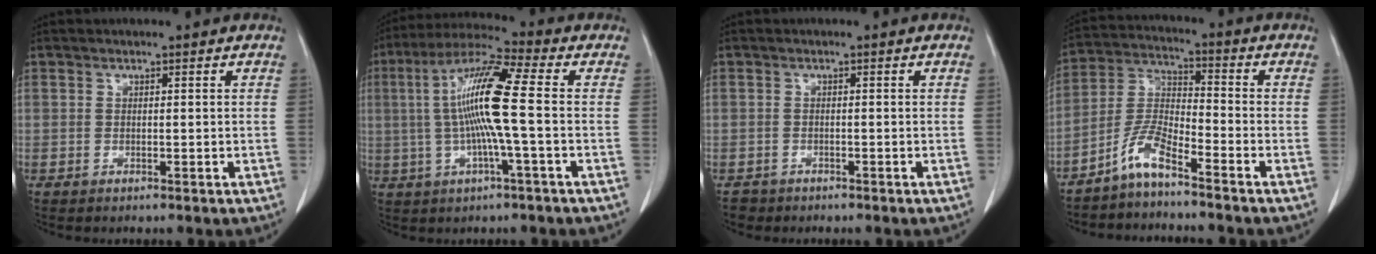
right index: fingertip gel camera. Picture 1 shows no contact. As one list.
[{"total": 12.4, "force": [0.1, -0.2, 12.4], "torque": [-0.242, 0.013, -0.005]}, {"total": 1.4, "force": [-0.9, 1.0, -0.2], "torque": [-0.009, 0.004, -0.014]}, {"total": 6.4, "force": [-4.9, 0.7, 4.1], "torque": [-0.098, -0.003, -0.102]}]